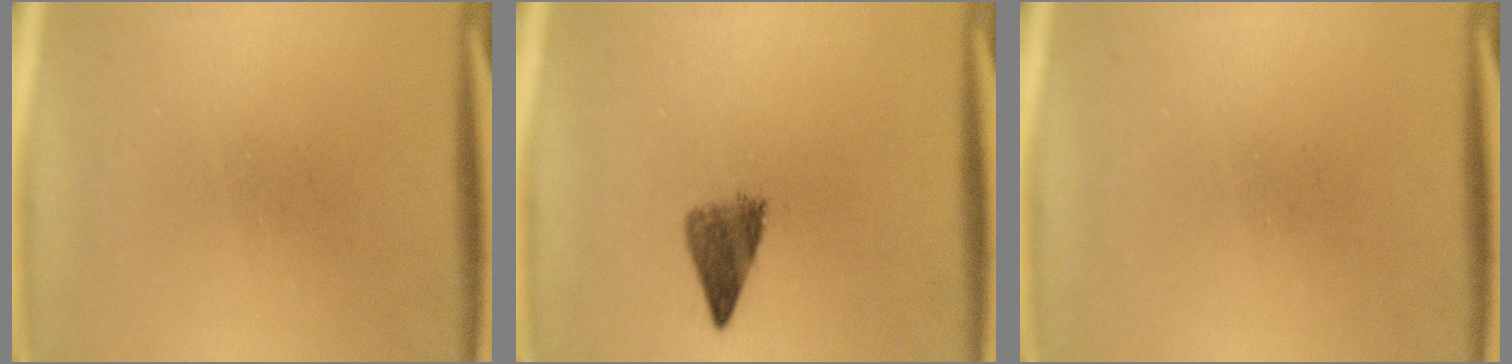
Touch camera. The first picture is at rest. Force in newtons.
{"total": 4.3}
{"total": 0.0}